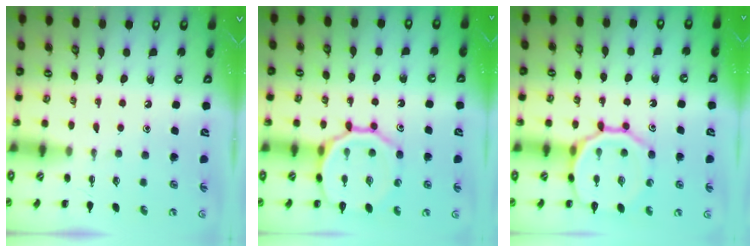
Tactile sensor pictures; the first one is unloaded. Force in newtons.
{"total": 16.1, "press": 16.0, "slide": 2.4}
{"total": 16.1, "press": 16.0, "slide": 2.4}